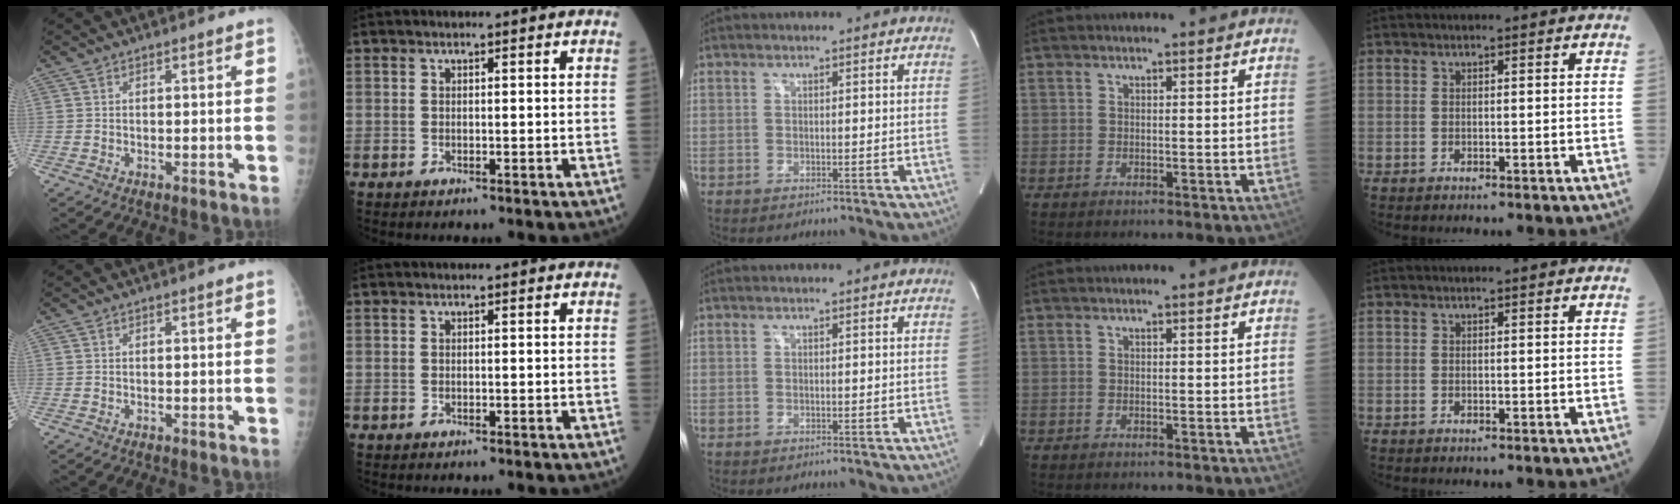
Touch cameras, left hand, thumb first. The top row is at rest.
{}